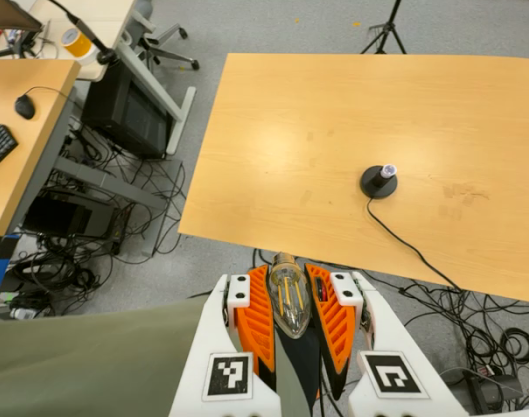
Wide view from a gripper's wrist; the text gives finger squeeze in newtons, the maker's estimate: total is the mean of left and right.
{"total": 21.3, "left": 23.2, "right": 19.3}